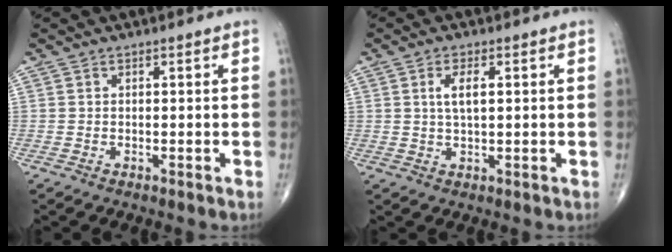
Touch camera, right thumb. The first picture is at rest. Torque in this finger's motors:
{"motor_torque": [-0.02, 0.04, 0.12, -0.02, 0.02]}